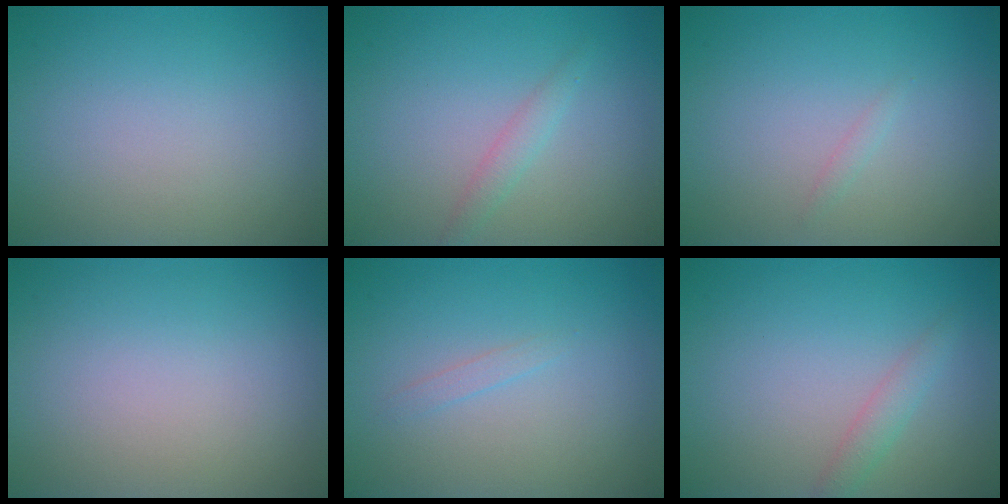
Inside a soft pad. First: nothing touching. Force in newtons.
{"total": 1.3, "press": 1.3, "slide": 0.0}
{"total": 0.5, "press": 0.5, "slide": 0.0}
{"total": 0.0}
{"total": 0.7, "press": 0.7, "slide": 0.0}
{"total": 1.5, "press": 1.5, "slide": 0.0}